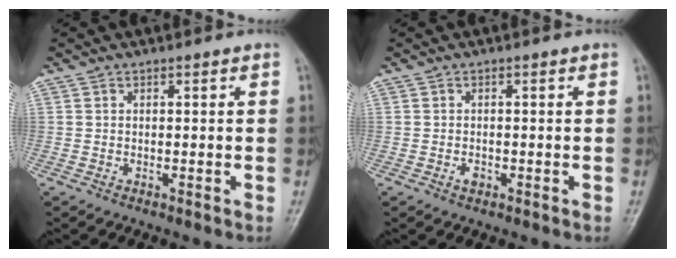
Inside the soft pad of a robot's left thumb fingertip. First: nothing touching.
{"total": 1.2, "force": [-0.5, 0.8, 0.7], "torque": [-0.009, 0.001, -0.009]}